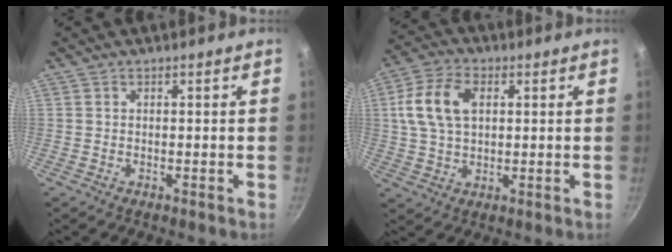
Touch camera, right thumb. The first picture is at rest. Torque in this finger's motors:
{"motor_torque": [0.09, 1.42, 0.18, -0.24, 0.31]}